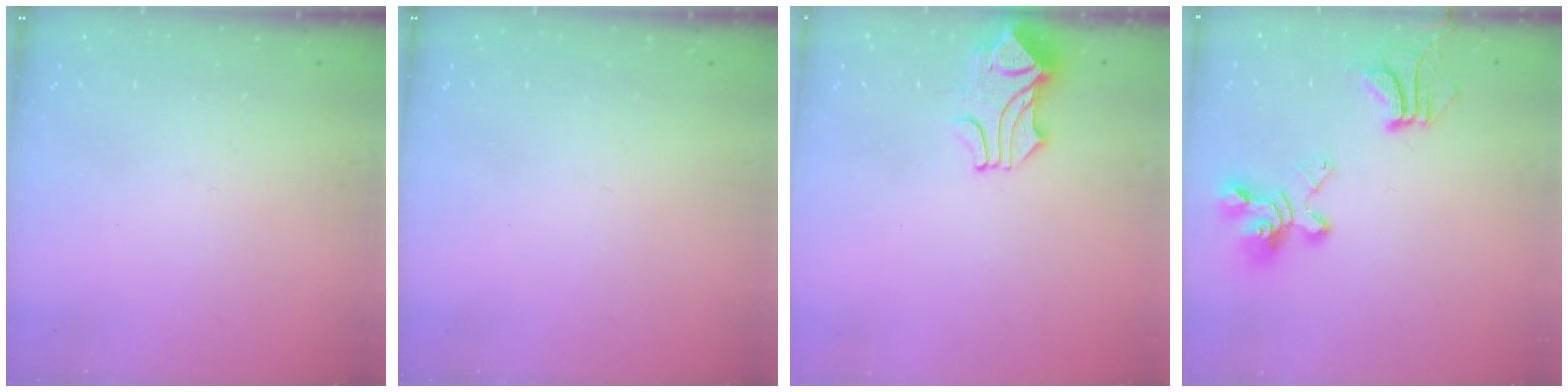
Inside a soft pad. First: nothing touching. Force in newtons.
{"total": 0.0}
{"total": 1.9, "press": 1.5, "slide": 1.1}
{"total": 11.4, "press": 11.2, "slide": 2.2}